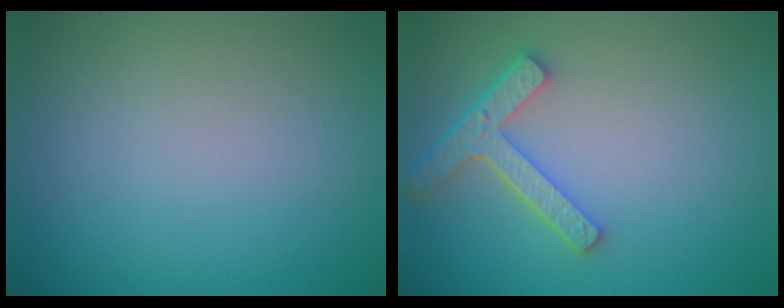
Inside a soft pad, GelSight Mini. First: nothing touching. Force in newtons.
{"total": 3.8, "press": 3.0, "slide": 2.3}